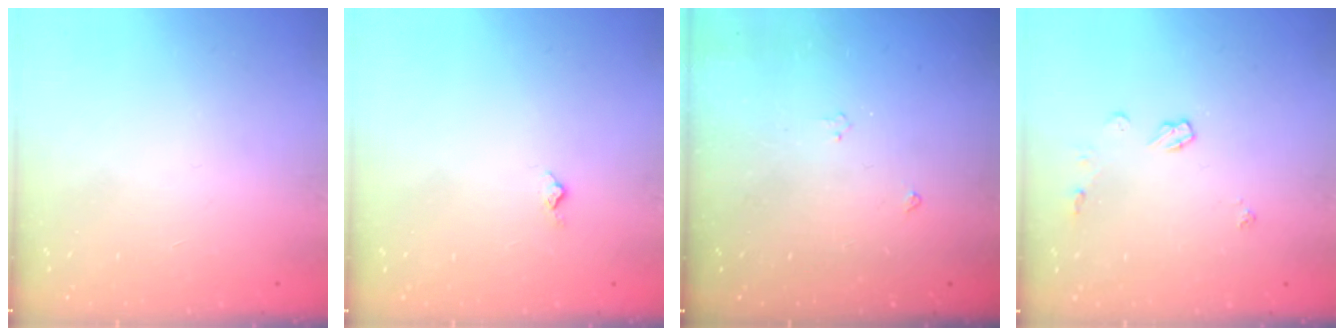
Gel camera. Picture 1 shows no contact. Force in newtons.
{"total": 3.3, "press": 3.2, "slide": 0.5}
{"total": 3.0, "press": 2.9, "slide": 0.5}
{"total": 5.6, "press": 5.6, "slide": 0.7}